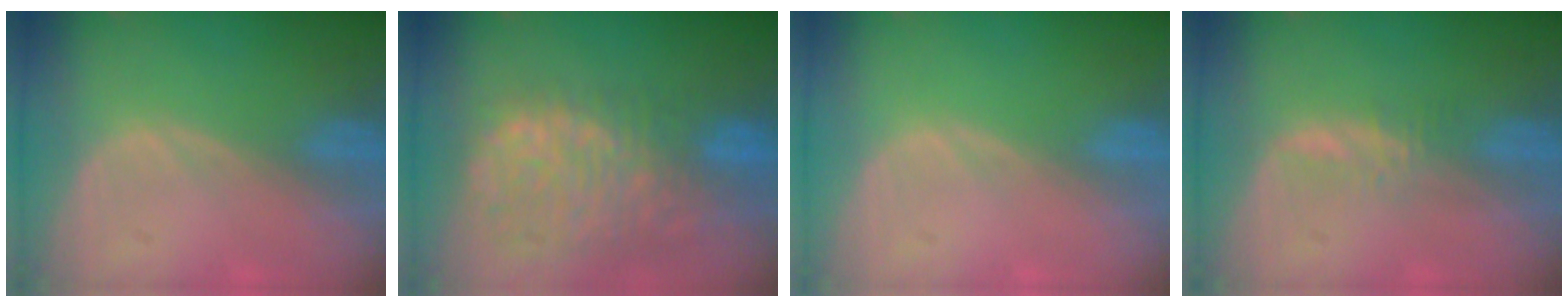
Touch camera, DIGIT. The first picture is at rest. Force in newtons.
{"total": 12.8, "press": 10.6, "slide": 7.1}
{"total": 0.0}
{"total": 2.2, "press": 2.1, "slide": 0.2}